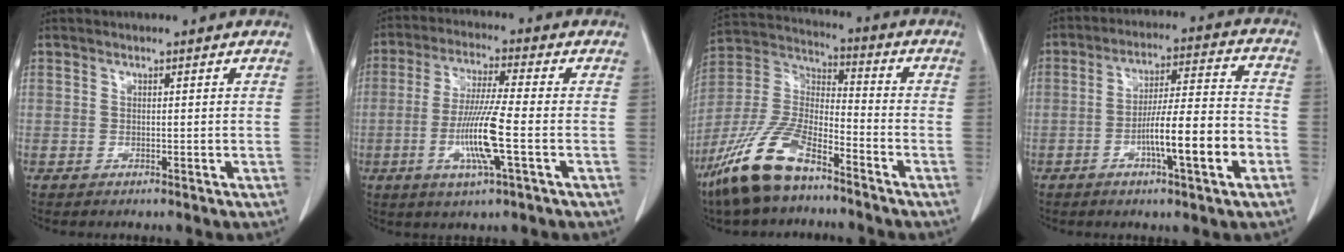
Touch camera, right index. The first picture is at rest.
{"total": 10.2, "force": [-2.7, -0.1, 9.9], "torque": [-0.197, -0.013, -0.055]}
{"total": 14.8, "force": [-10.2, 4.4, 9.7], "torque": [-0.215, -0.006, -0.194]}
{"total": 12.1, "force": [-4.4, 0.7, 11.2], "torque": [-0.182, 0.006, -0.070]}